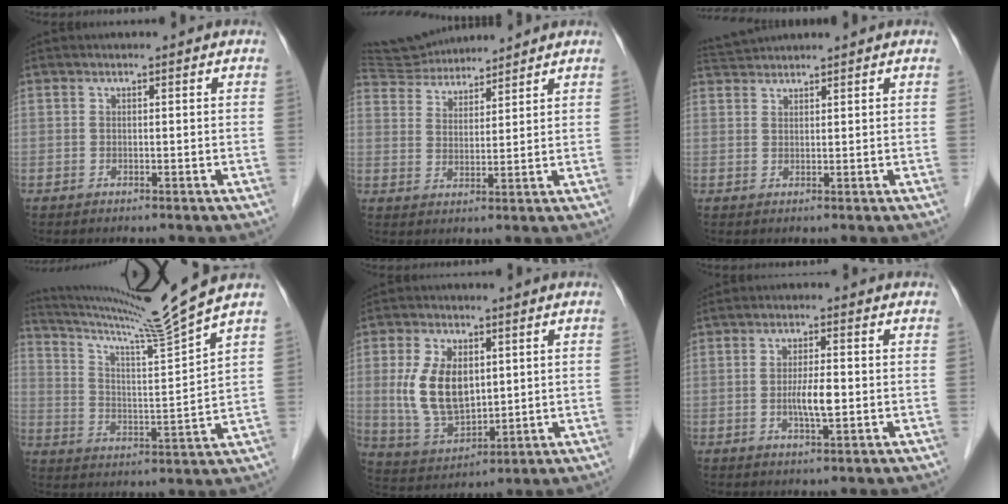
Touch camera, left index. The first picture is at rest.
{"total": 8.8, "force": [8.6, 1.4, 1.1], "torque": [-0.028, 0.027, 0.159]}
{"total": 3.1, "force": [3.1, -0.3, 0.1], "torque": [-0.010, 0.022, 0.065]}
{"total": 14.6, "force": [12.8, -4.0, 5.9], "torque": [-0.108, -0.040, 0.211]}
{"total": 9.9, "force": [1.8, 5.6, 7.9], "torque": [-0.173, 0.001, 0.050]}
{"total": 4.1, "force": [-0.6, 0.4, 4.0], "torque": [-0.076, -0.004, -0.010]}